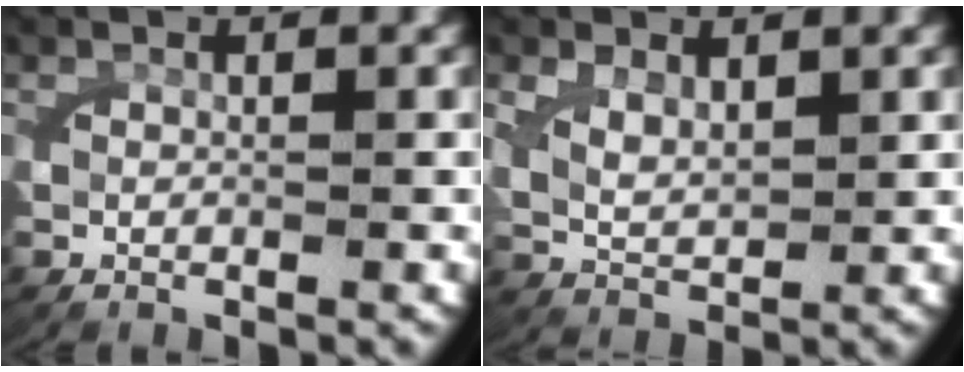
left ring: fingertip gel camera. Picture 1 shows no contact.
{"total": 2.7, "force": [1.0, 1.7, 1.9], "torque": [-0.051, -0.016, 0.028]}